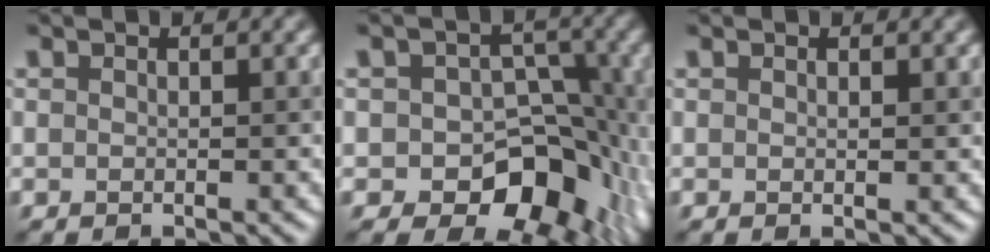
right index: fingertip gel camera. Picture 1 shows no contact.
{"total": 8.9, "force": [-2.1, 6.5, 5.7], "torque": [-0.054, -0.008, -0.041]}
{"total": 0.6, "force": [0.3, 0.1, 0.5], "torque": [-0.008, 0.000, 0.004]}